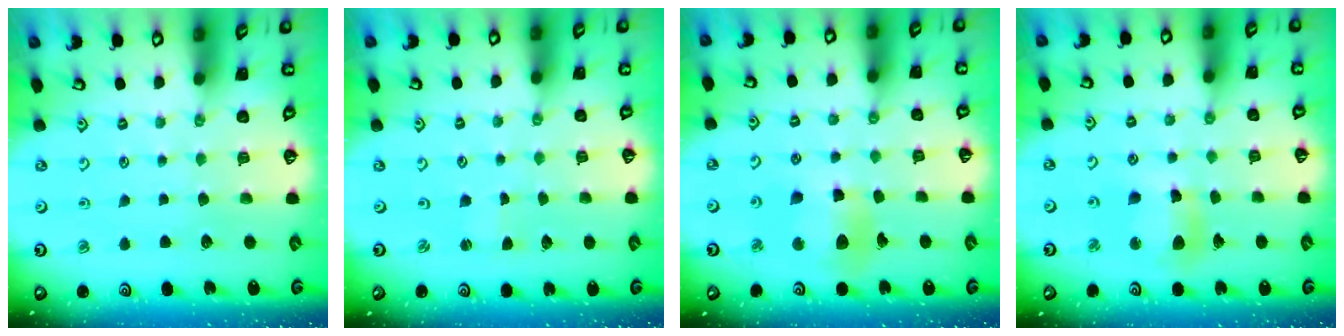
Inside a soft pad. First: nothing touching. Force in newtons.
{"total": 0.0}
{"total": 10.4, "press": 10.3, "slide": 1.2}
{"total": 11.1, "press": 11.0, "slide": 1.5}